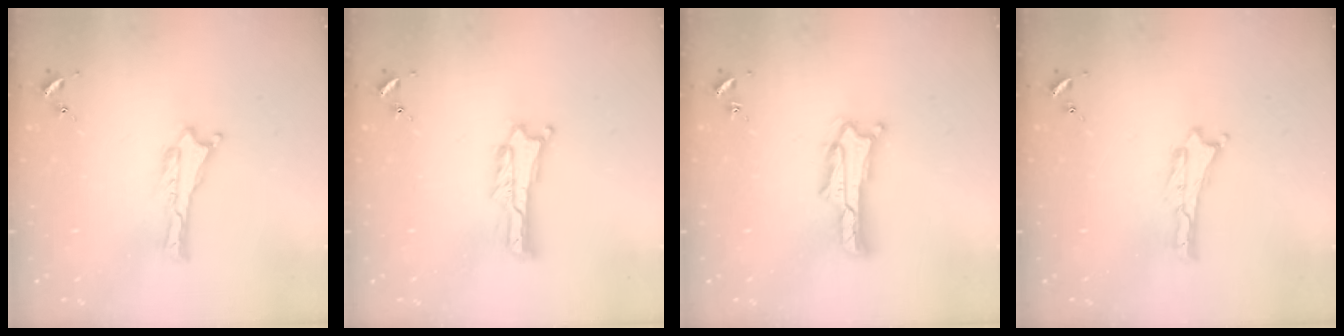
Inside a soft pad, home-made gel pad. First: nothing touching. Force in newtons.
{"total": 1.1, "press": 1.1, "slide": 0.2}
{"total": 3.0, "press": 2.9, "slide": 0.3}
{"total": 0.0}